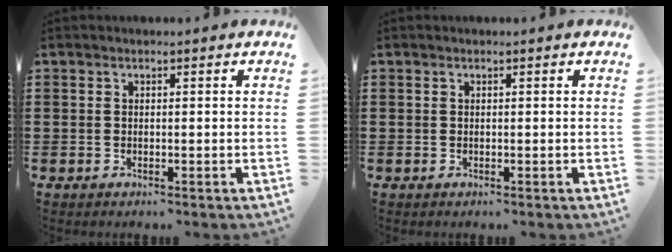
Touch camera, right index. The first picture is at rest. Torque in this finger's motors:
{"motor_torque": [0.96, 1.18, 0.00, 0.01]}